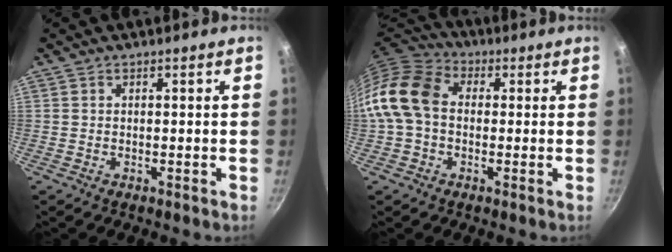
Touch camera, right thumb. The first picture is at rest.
{"total": 12.8, "force": [0.1, 9.6, 8.6], "torque": [-0.145, 0.029, -0.019]}